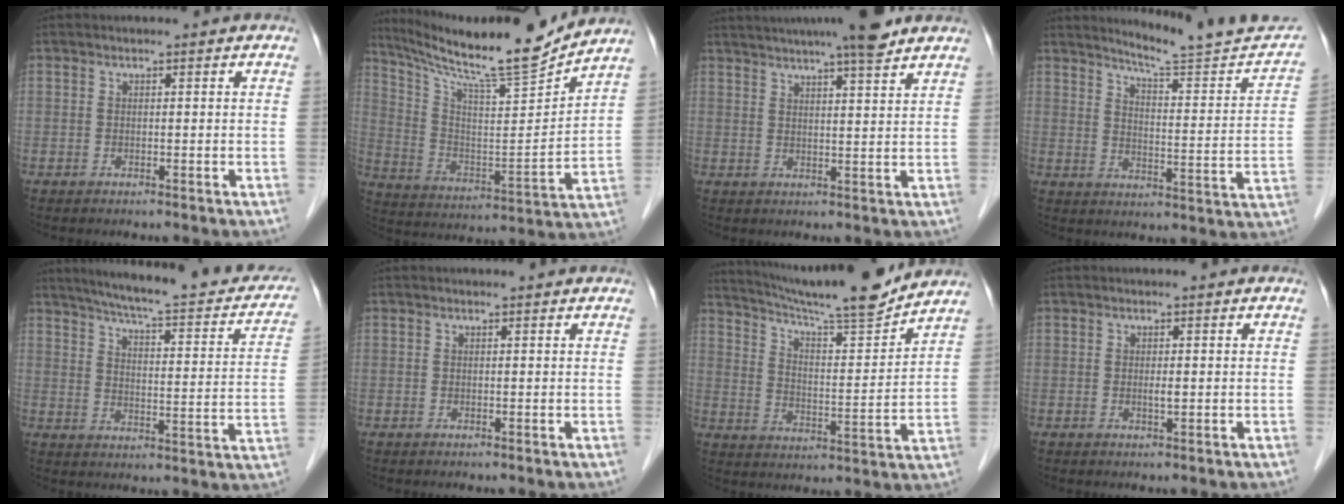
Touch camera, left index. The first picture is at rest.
{"total": 18.3, "force": [16.8, -0.7, 7.4], "torque": [-0.137, -0.034, 0.276]}
{"total": 13.2, "force": [11.2, 0.6, 7.1], "torque": [-0.118, 0.023, 0.151]}
{"total": 16.1, "force": [15.3, 0.2, 5.0], "torque": [-0.067, -0.062, 0.195]}
{"total": 23.1, "force": [19.5, 3.8, 11.8], "torque": [-0.161, -0.012, 0.239]}
{"total": 1.1, "force": [1.1, 0.0, 0.1], "torque": [-0.010, 0.005, 0.012]}
{"total": 16.6, "force": [15.4, 0.0, 6.2], "torque": [-0.111, -0.013, 0.236]}
{"total": 0.8, "force": [0.1, 0.1, 0.8], "torque": [-0.018, -0.003, 0.002]}